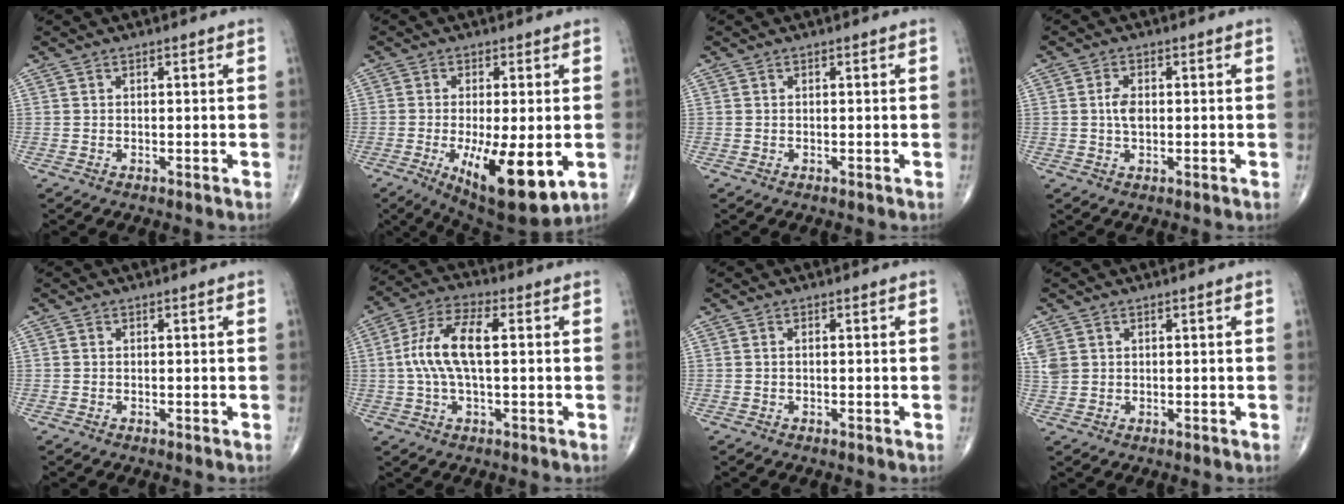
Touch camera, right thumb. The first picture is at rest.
{"total": 14.3, "force": [-3.8, 4.7, 12.9], "torque": [-0.203, -0.023, -0.044]}
{"total": 0.0}
{"total": 3.3, "force": [0.2, 2.0, 2.7], "torque": [-0.050, 0.002, 0.002]}
{"total": 0.0}
{"total": 11.0, "force": [0.9, 4.4, 10.1], "torque": [-0.216, 0.024, 0.012]}
{"total": 0.0}
{"total": 4.5, "force": [1.3, 3.6, 2.3], "torque": [-0.062, 0.007, 0.038]}